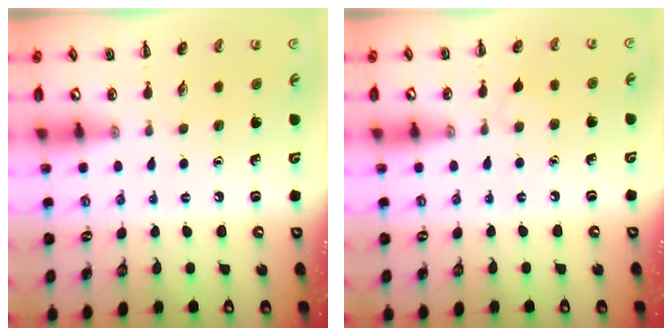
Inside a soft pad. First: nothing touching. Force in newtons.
{"total": 2.6, "press": 2.4, "slide": 1.1}